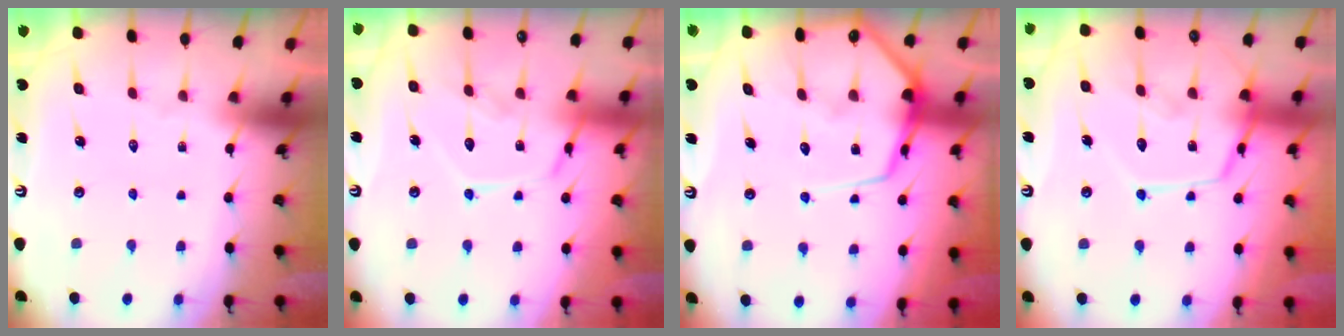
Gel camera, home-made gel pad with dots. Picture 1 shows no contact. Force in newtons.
{"total": 13.7, "press": 13.6, "slide": 1.2}
{"total": 13.1, "press": 13.0, "slide": 1.3}
{"total": 14.1, "press": 14.0, "slide": 1.3}